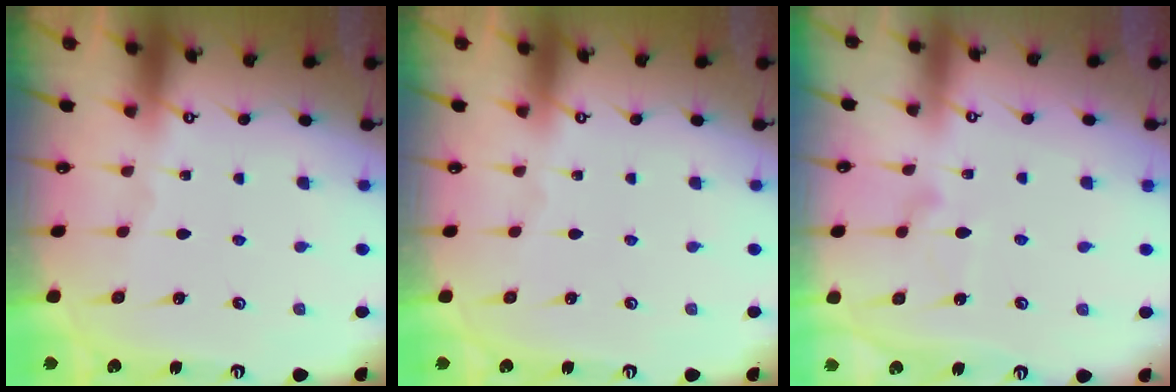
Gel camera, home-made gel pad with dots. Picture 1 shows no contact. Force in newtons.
{"total": 0.0}
{"total": 8.6, "press": 8.6, "slide": 0.5}